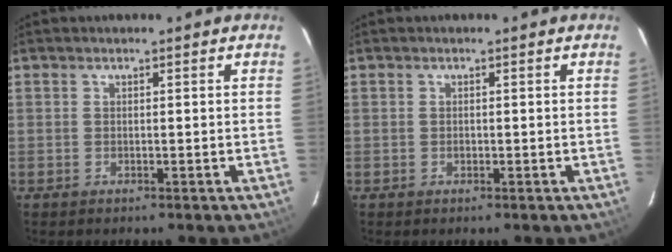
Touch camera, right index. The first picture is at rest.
{"total": 0.7, "force": [-0.2, 0.5, 0.5], "torque": [-0.009, 0.002, -0.003]}